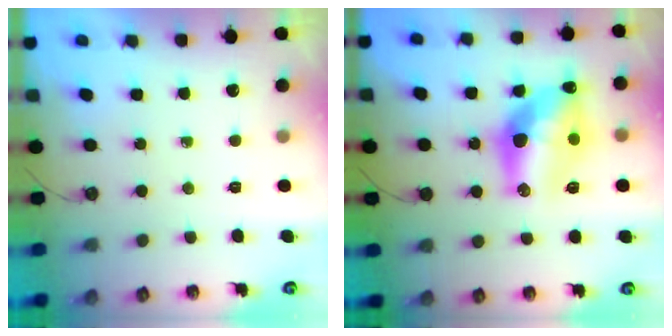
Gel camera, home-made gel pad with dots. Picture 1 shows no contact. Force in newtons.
{"total": 15.0, "press": 14.9, "slide": 0.8}